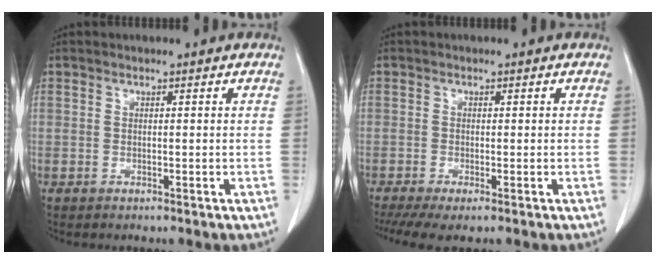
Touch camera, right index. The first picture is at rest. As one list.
[{"total": 4.9, "force": [-3.3, 1.0, 3.5], "torque": [-0.061, -0.009, -0.055]}]